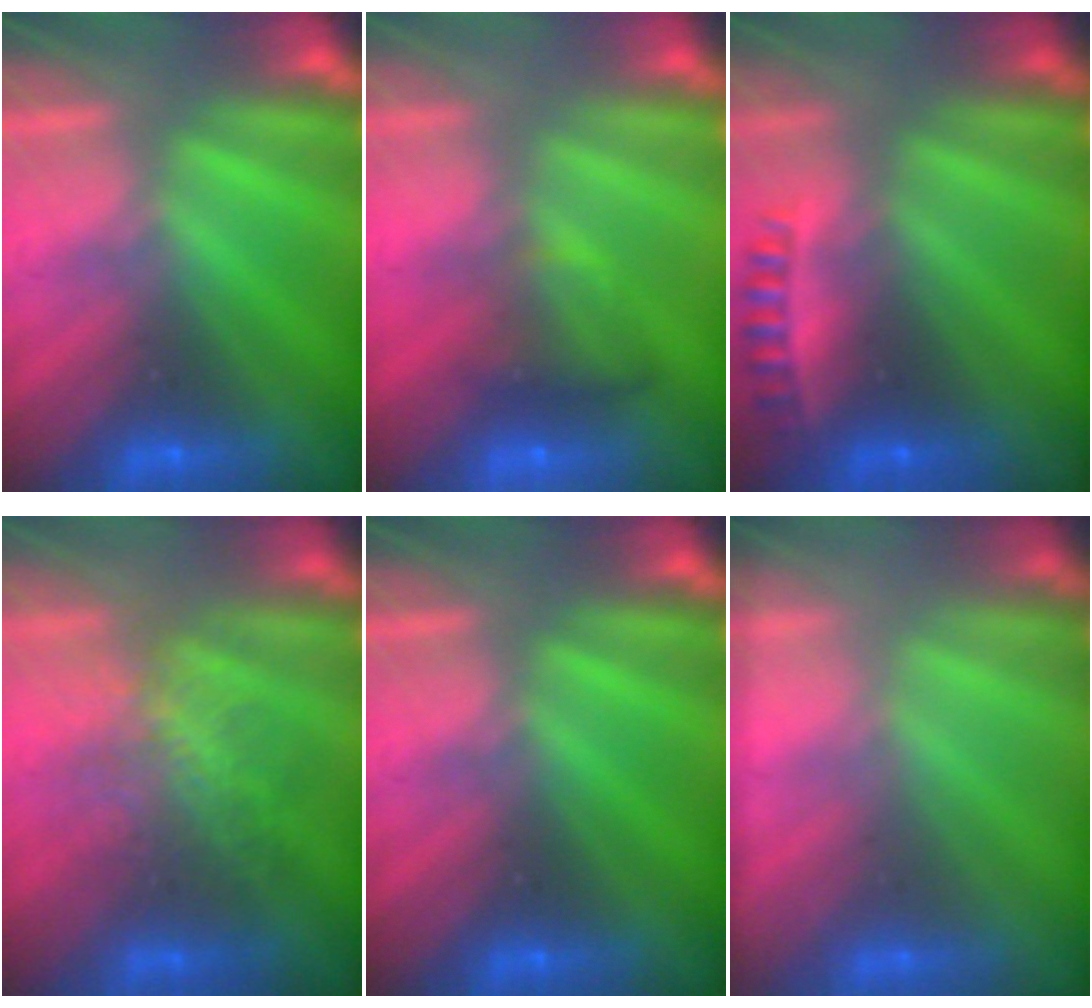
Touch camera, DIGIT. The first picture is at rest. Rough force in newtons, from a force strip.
{"total": 7.2}
{"total": 2.4}
{"total": 2.8}
{"total": 0.0}
{"total": 1.7}